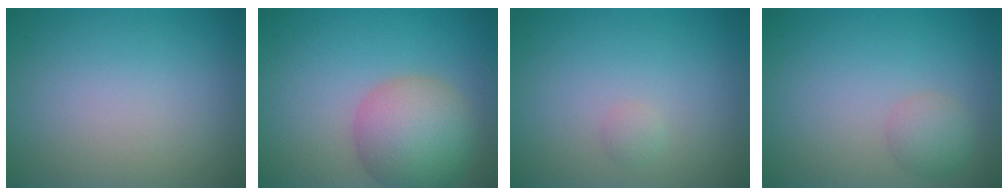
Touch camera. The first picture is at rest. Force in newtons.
{"total": 6.8, "press": 6.8, "slide": 0.2}
{"total": 0.7, "press": 0.7, "slide": 0.0}
{"total": 1.9, "press": 1.9, "slide": 0.1}